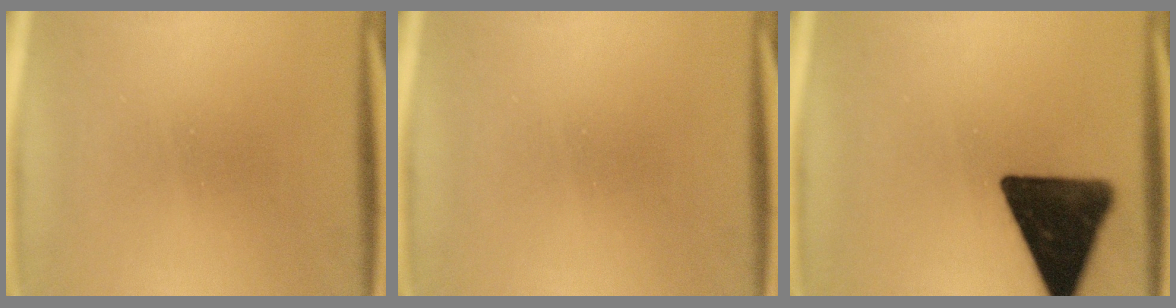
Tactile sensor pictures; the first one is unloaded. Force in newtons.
{"total": 0.0}
{"total": 16.7}